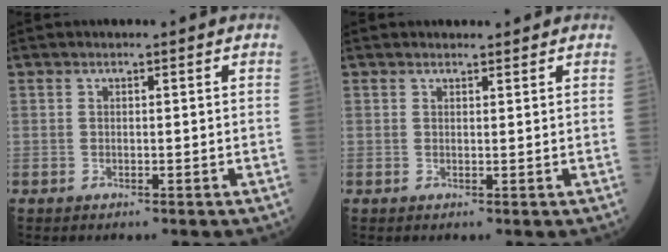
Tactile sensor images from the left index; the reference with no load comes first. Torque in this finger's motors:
{"motor_torque": [0.15, -0.13, -0.02, -0.01]}